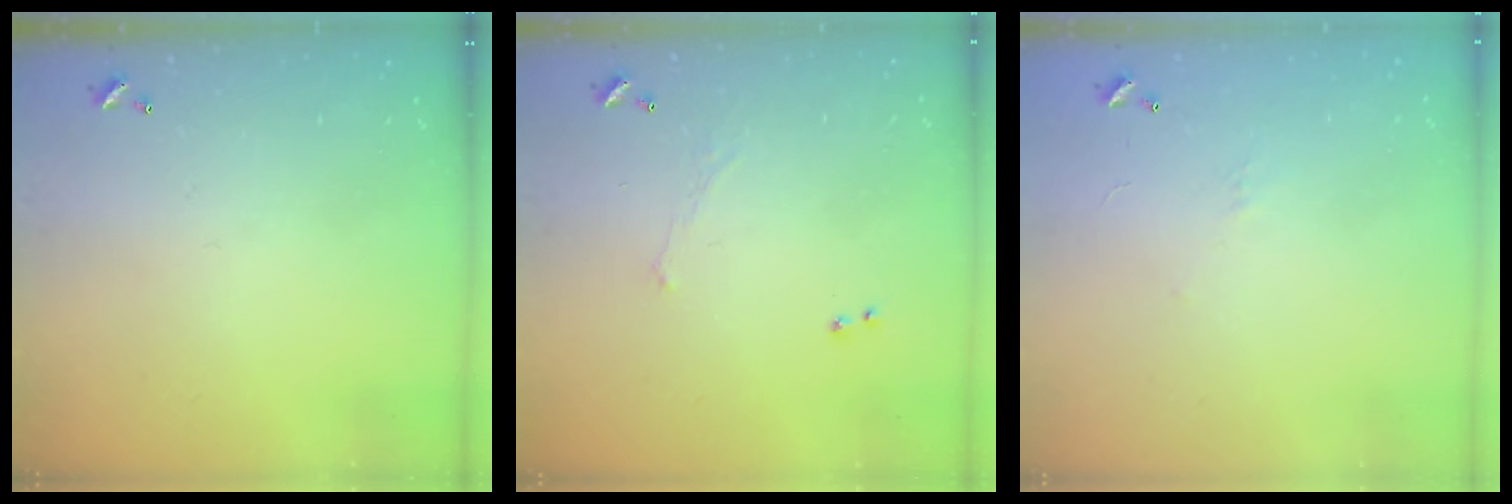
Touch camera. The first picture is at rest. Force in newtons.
{"total": 0.7, "press": 0.2, "slide": 0.7}
{"total": 6.0, "press": 6.0, "slide": 0.7}